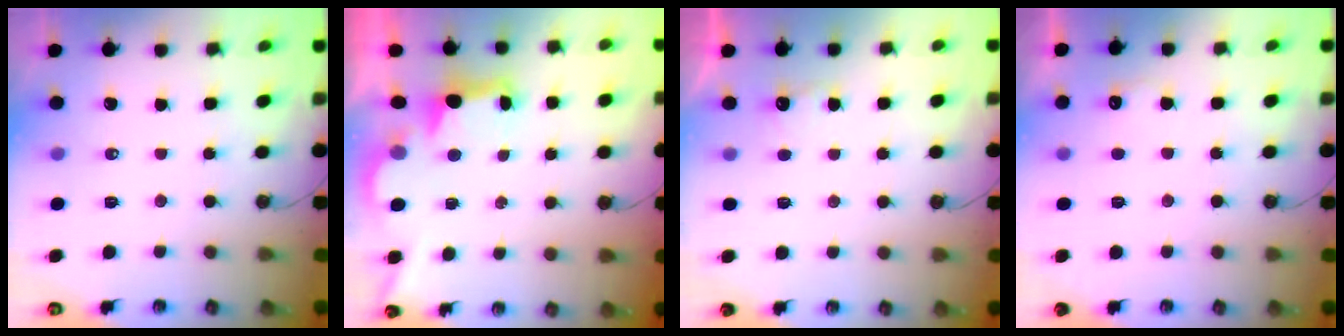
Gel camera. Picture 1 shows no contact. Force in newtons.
{"total": 2.9, "press": 2.8, "slide": 0.9}
{"total": 2.9, "press": 2.8, "slide": 0.9}
{"total": 4.8, "press": 4.7, "slide": 1.2}